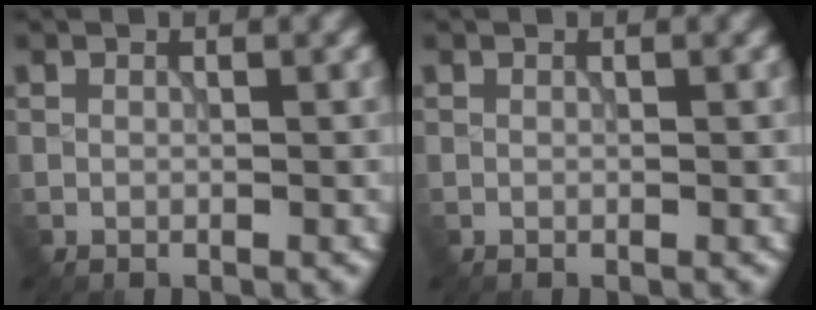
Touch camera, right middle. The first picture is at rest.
{"total": 0.0}